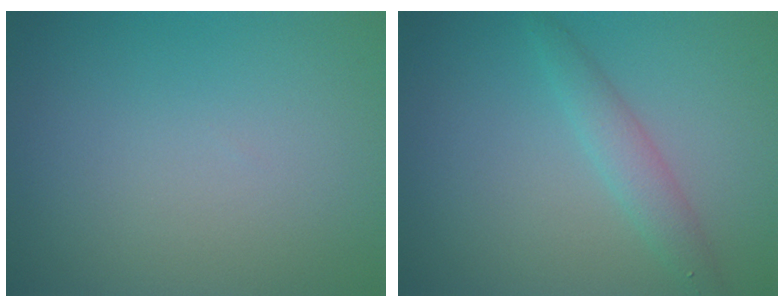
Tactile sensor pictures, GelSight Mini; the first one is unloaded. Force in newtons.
{"total": 2.2, "press": 2.2, "slide": 0.1}